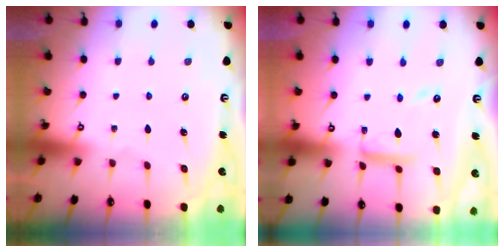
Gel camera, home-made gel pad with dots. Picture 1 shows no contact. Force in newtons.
{"total": 11.0, "press": 11.0, "slide": 1.2}